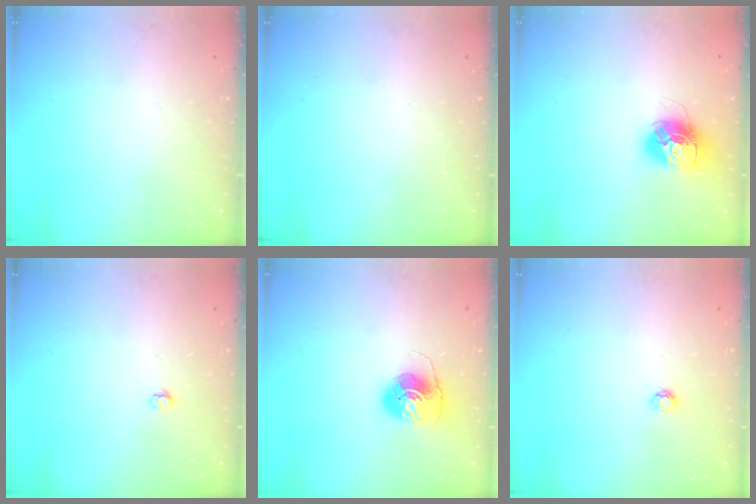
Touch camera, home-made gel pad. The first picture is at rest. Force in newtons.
{"total": 0.0}
{"total": 13.4, "press": 13.4, "slide": 1.2}
{"total": 3.2, "press": 3.2, "slide": 0.3}
{"total": 7.7, "press": 7.7, "slide": 0.2}
{"total": 4.2, "press": 4.1, "slide": 0.4}